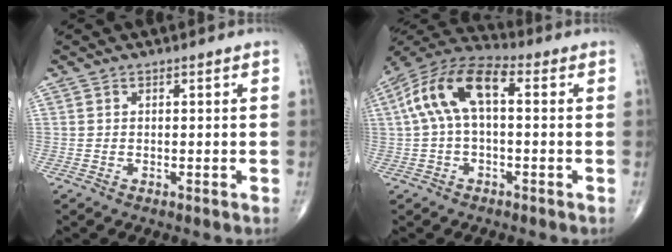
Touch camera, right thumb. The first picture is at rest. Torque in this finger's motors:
{"motor_torque": [-0.25, 0.69, 0.65, -0.07, 0.15]}